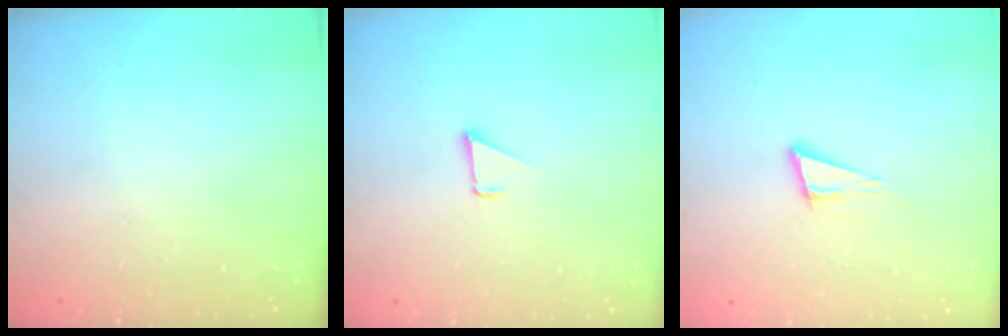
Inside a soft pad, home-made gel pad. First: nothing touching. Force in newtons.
{"total": 1.1, "press": 1.1, "slide": 0.1}
{"total": 7.7, "press": 7.0, "slide": 3.2}